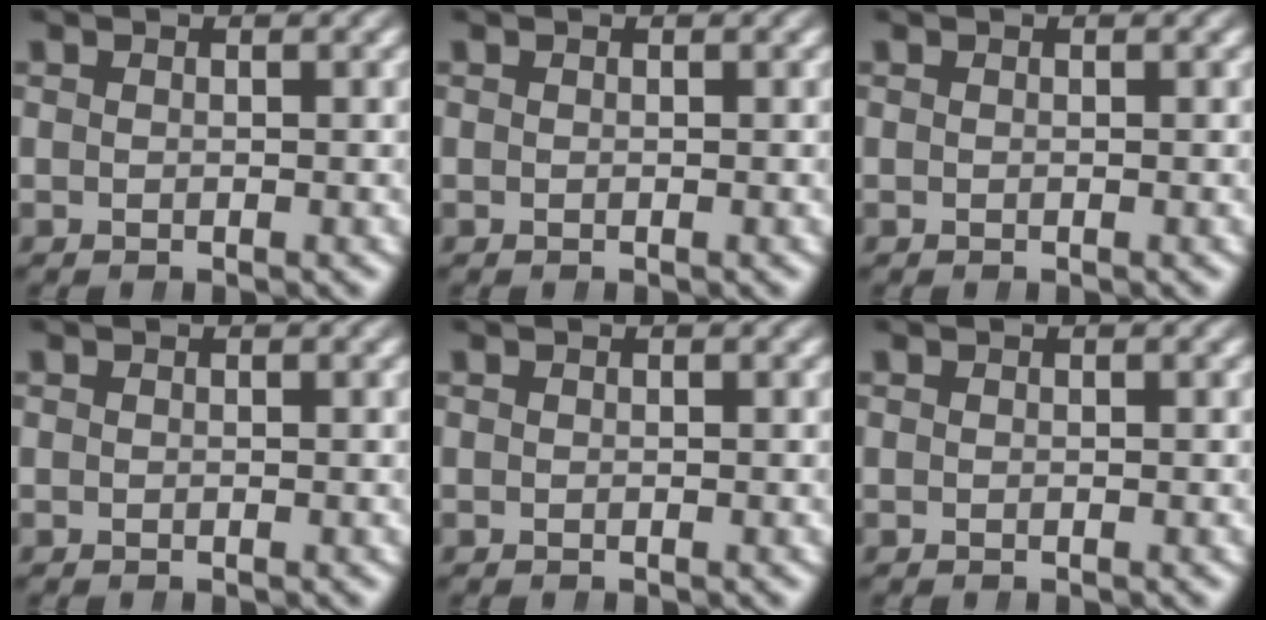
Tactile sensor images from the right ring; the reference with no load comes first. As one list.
[{"total": 0.0}, {"total": 0.0}, {"total": 0.0}, {"total": 0.0}, {"total": 0.0}]